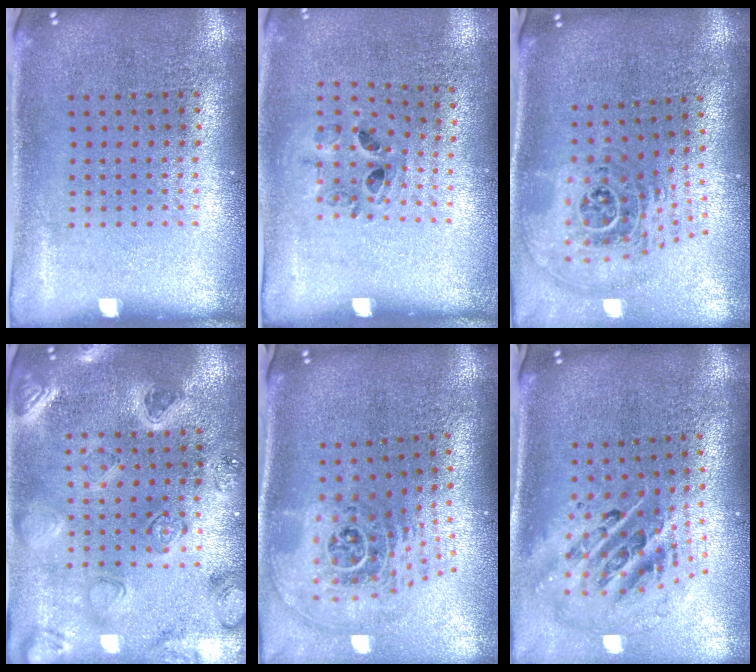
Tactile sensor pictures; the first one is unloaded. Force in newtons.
{"total": 0.9, "press": 0.8, "slide": 0.3}
{"total": 1.9, "press": 1.5, "slide": 1.2}
{"total": 2.2, "press": 2.2, "slide": 0.4}
{"total": 2.7, "press": 1.8, "slide": 2.0}
{"total": 2.8, "press": 1.9, "slide": 2.1}